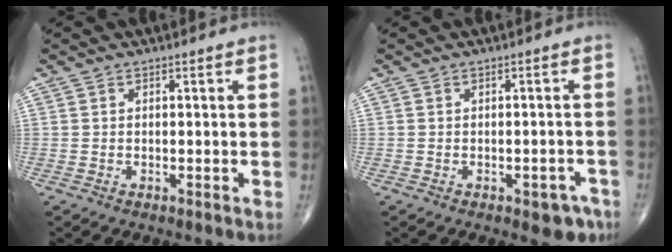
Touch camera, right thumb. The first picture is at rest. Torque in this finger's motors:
{"motor_torque": [0.77, 0.40, 0.15, -0.56, 0.07]}